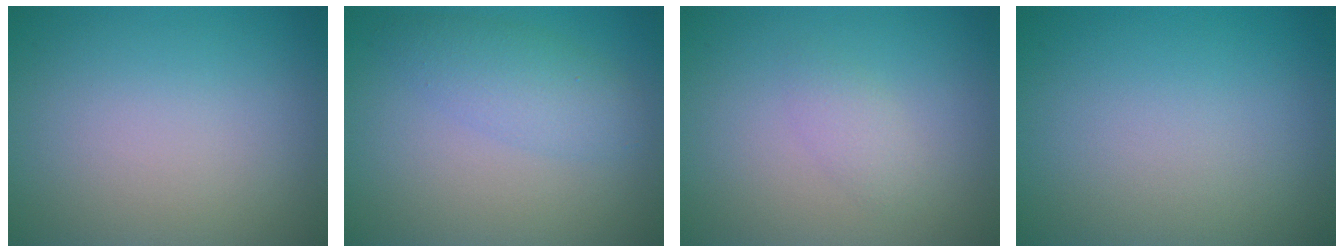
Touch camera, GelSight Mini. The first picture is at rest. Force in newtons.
{"total": 2.9, "press": 2.9, "slide": 0.0}
{"total": 1.3, "press": 1.3, "slide": 0.1}
{"total": 0.0}